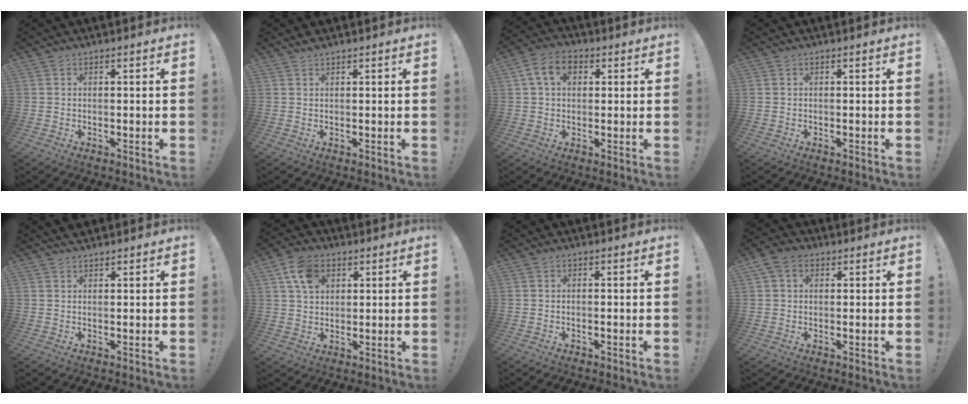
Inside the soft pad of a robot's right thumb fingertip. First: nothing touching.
{"total": 1.0, "force": [1.0, 0.1, 0.1], "torque": [0.001, 0.000, 0.018]}
{"total": 8.7, "force": [2.8, 5.9, 5.7], "torque": [-0.100, 0.008, 0.053]}
{"total": 0.0}
{"total": 1.6, "force": [1.5, 0.5, 0.0], "torque": [0.002, -0.004, 0.027]}
{"total": 9.7, "force": [4.3, 7.0, 5.2], "torque": [-0.083, -0.006, 0.085]}
{"total": 0.7, "force": [-0.6, -0.3, 0.4], "torque": [-0.012, 0.000, -0.009]}
{"total": 5.6, "force": [2.1, 4.2, 3.0], "torque": [-0.058, 0.005, 0.045]}